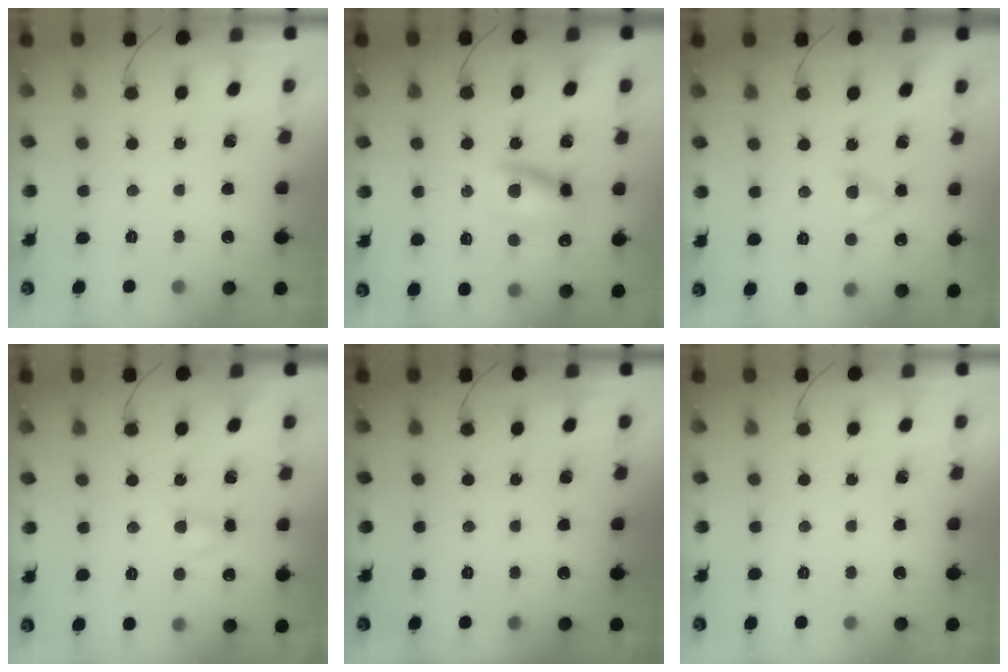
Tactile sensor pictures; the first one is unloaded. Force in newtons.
{"total": 12.2, "press": 11.9, "slide": 2.4}
{"total": 3.0, "press": 2.8, "slide": 1.2}
{"total": 3.0, "press": 2.7, "slide": 1.3}
{"total": 0.0}
{"total": 0.0}